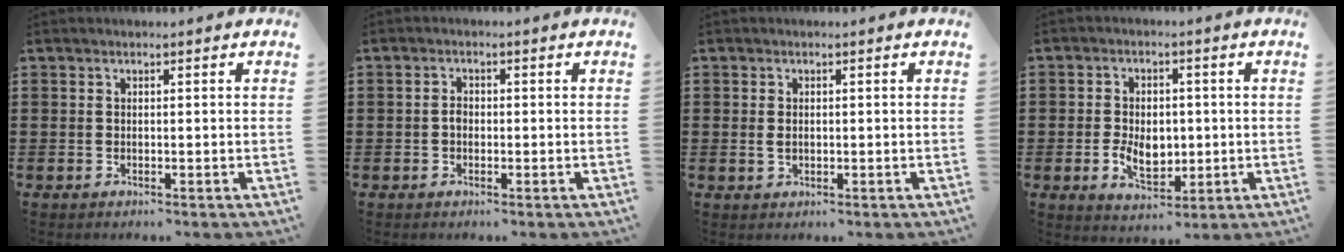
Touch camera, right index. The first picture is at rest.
{"total": 1.3, "force": [-0.3, 0.9, 0.9], "torque": [-0.019, 0.003, -0.007]}
{"total": 1.3, "force": [0.1, 0.8, 1.0], "torque": [-0.022, 0.007, 0.001]}
{"total": 5.8, "force": [-0.7, 4.1, 4.1], "torque": [-0.071, 0.002, -0.017]}